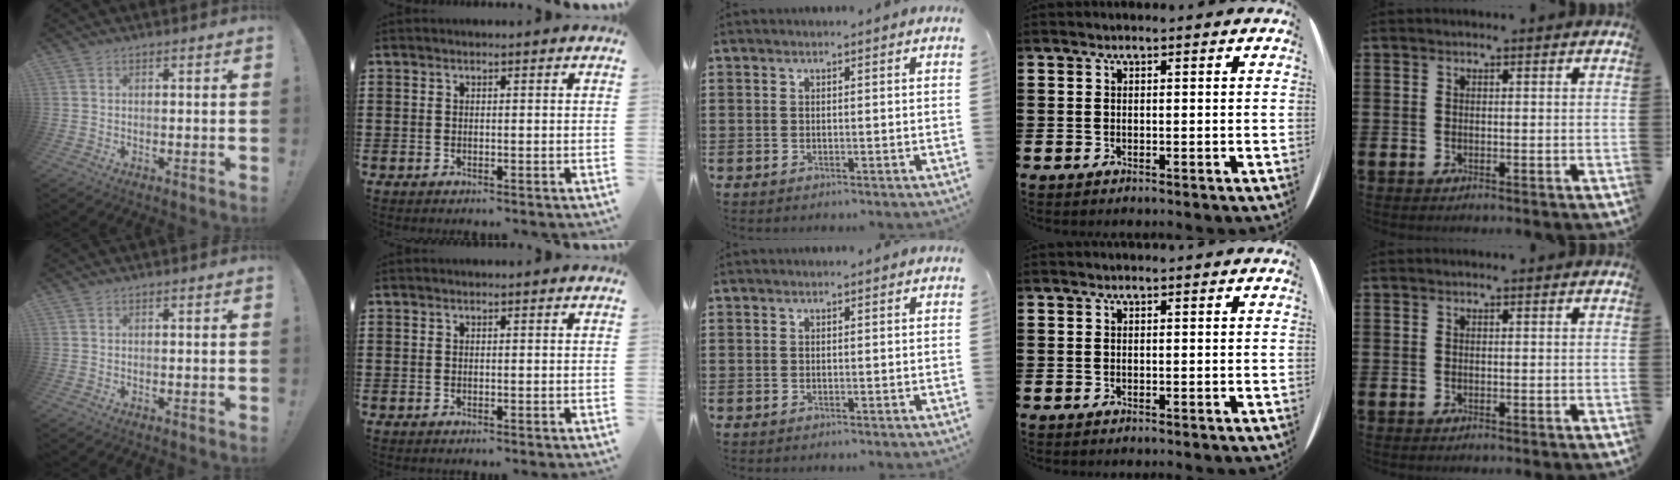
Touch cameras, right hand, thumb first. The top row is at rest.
{}